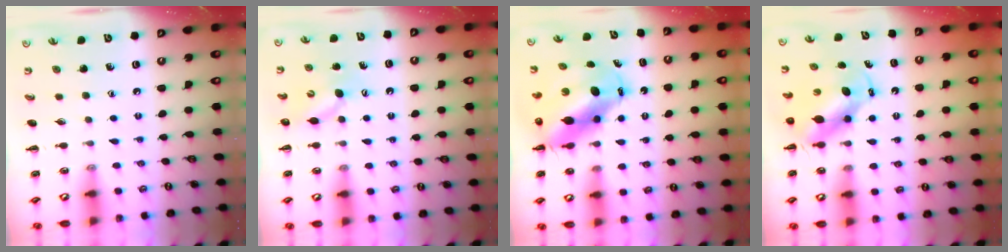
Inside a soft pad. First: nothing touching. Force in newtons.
{"total": 6.3, "press": 6.2, "slide": 1.1}
{"total": 11.0, "press": 10.6, "slide": 3.1}
{"total": 5.6, "press": 5.3, "slide": 1.8}